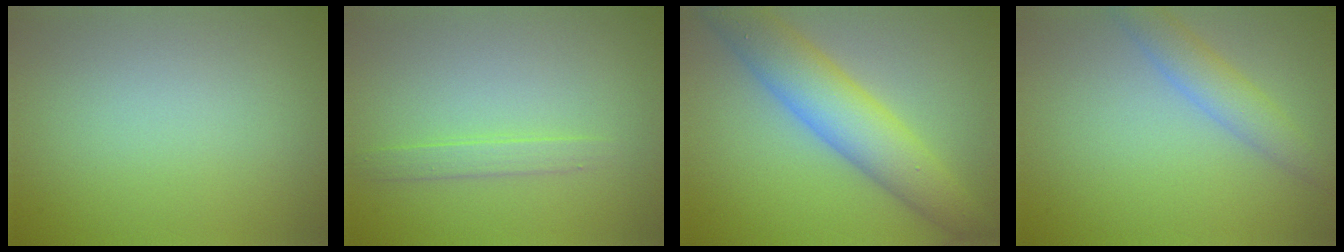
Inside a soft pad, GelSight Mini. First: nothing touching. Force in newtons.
{"total": 1.4, "press": 1.4, "slide": 0.0}
{"total": 6.8, "press": 6.8, "slide": 0.2}
{"total": 2.9, "press": 2.9, "slide": 0.1}